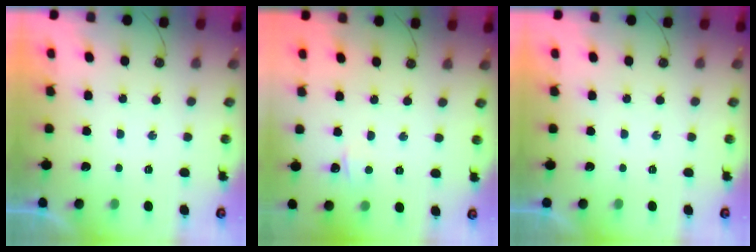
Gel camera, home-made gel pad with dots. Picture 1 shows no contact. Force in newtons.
{"total": 2.4, "press": 2.4, "slide": 0.3}
{"total": 0.0}